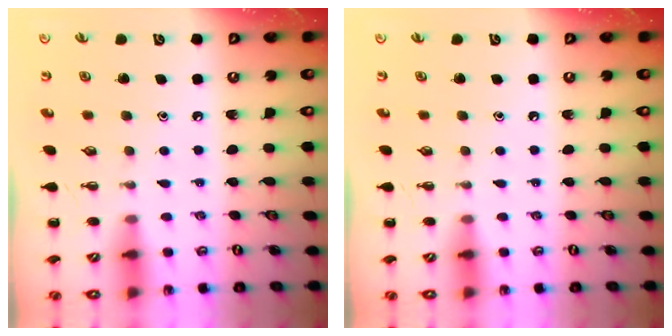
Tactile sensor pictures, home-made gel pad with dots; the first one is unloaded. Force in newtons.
{"total": 0.0}